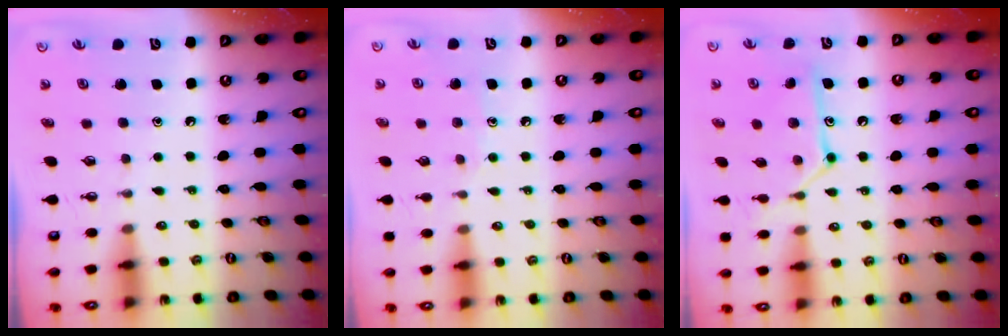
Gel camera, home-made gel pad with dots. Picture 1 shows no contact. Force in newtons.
{"total": 5.7, "press": 5.6, "slide": 0.7}
{"total": 13.3, "press": 13.3, "slide": 0.4}